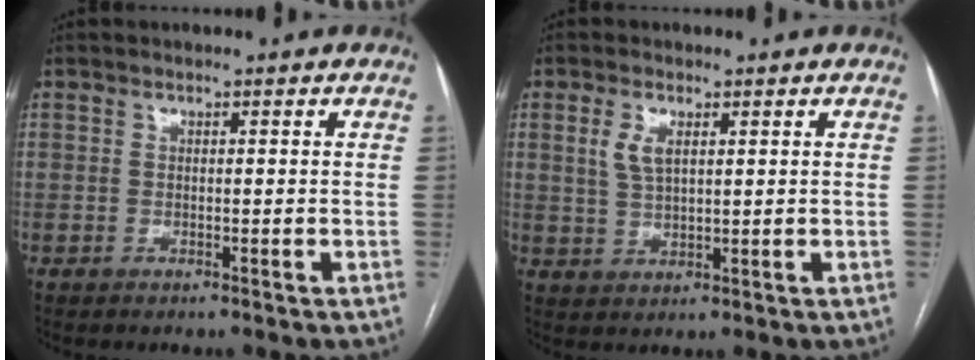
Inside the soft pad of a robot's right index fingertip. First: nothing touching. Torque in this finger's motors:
{"motor_torque": [0.41, 0.31, 0.08, 0.03]}